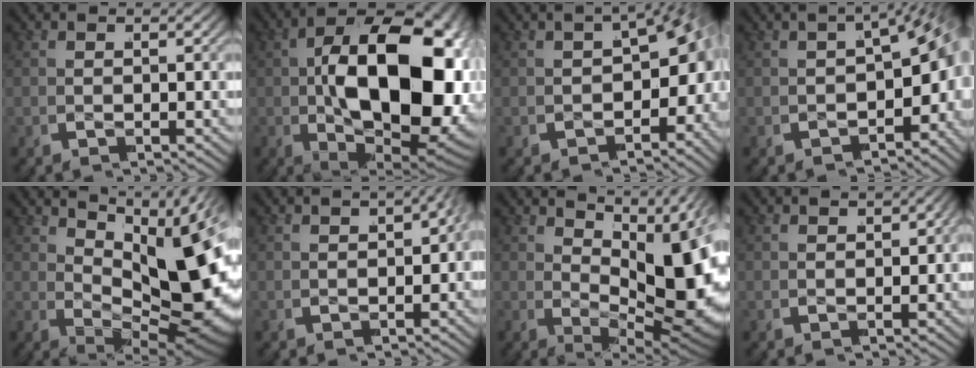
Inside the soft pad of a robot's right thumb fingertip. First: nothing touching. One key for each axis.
{"total": 28.0, "fx": -2.7, "fy": 16.5, "fz": 22.5, "tx": -0.368, "ty": -0.067, "tz": -0.012}
{"total": 8.6, "fx": -1.7, "fy": 5.5, "fz": 6.4, "tx": -0.086, "ty": -0.009, "tz": -0.022}
{"total": 8.1, "fx": -1.9, "fy": 4.6, "fz": 6.4, "tx": -0.081, "ty": -0.003, "tz": -0.028}
{"total": 15.5, "fx": -0.5, "fy": 8.2, "fz": 13.1, "tx": -0.212, "ty": -0.024, "tz": 0.011}
{"total": 4.2, "fx": -0.6, "fy": 2.7, "fz": 3.1, "tx": -0.039, "ty": -0.006, "tz": -0.006}
{"total": 14.0, "fx": -0.7, "fy": 7.1, "fz": 12.0, "tx": -0.202, "ty": -0.029, "tz": 0.015}
{"total": 1.6, "fx": -0.5, "fy": 1.0, "fz": 1.1, "tx": -0.012, "ty": -0.005, "tz": -0.006}